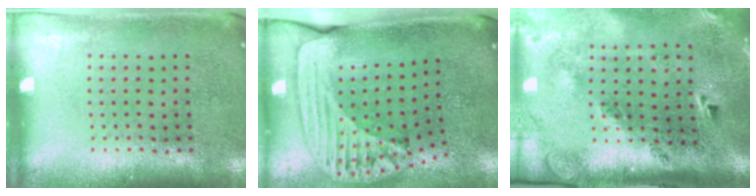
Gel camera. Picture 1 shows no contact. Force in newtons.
{"total": 2.4, "press": 1.7, "slide": 1.7}
{"total": 3.0, "press": 2.0, "slide": 2.2}